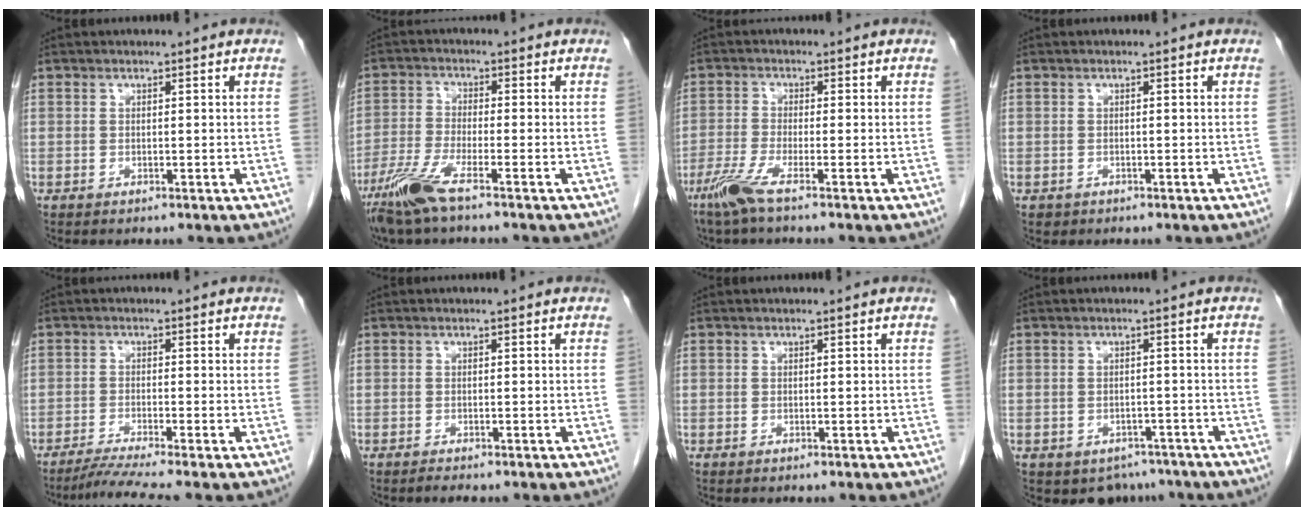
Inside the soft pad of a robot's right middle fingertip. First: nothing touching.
{"total": 6.6, "force": [-4.6, 0.3, 4.7], "torque": [-0.109, -0.016, -0.096]}
{"total": 4.4, "force": [-3.1, -0.2, 3.2], "torque": [-0.073, -0.013, -0.069]}
{"total": 0.6, "force": [-0.3, 0.6, 0.0], "torque": [-0.007, 0.003, 0.000]}
{"total": 5.2, "force": [-4.3, -1.5, 2.6], "torque": [-0.048, -0.020, -0.078]}
{"total": 0.7, "force": [-0.6, 0.0, 0.2], "torque": [-0.009, -0.002, -0.010]}
{"total": 0.0}
{"total": 4.8, "force": [-3.5, 3.2, 0.7], "torque": [0.004, 0.007, -0.042]}